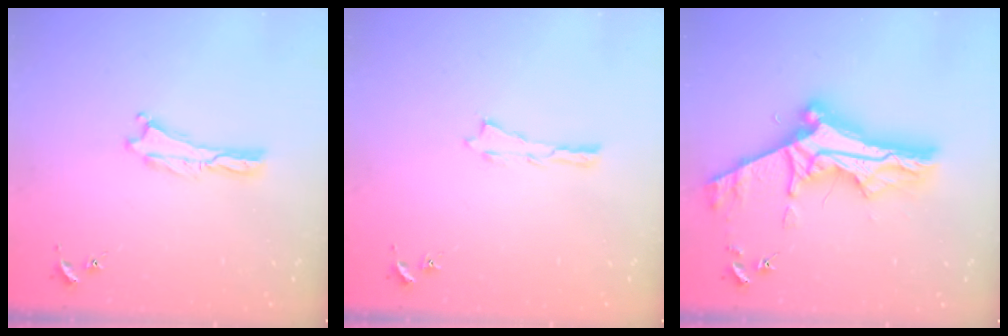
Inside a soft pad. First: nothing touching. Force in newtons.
{"total": 0.0}
{"total": 11.7, "press": 11.6, "slide": 1.1}